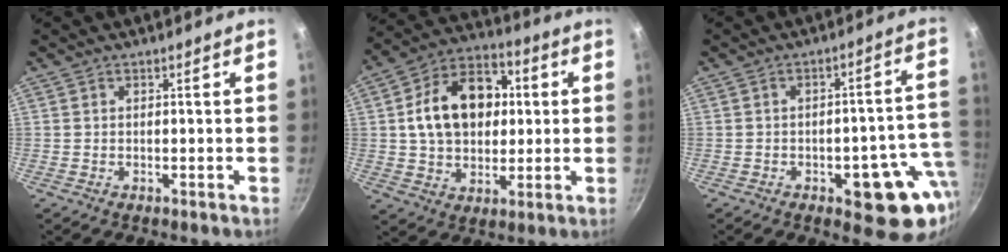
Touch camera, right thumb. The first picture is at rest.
{"total": 17.8, "force": [2.6, 12.9, 12.0], "torque": [-0.164, 0.021, 0.033]}
{"total": 14.1, "force": [-4.2, 6.4, 11.8], "torque": [-0.085, 0.027, -0.049]}